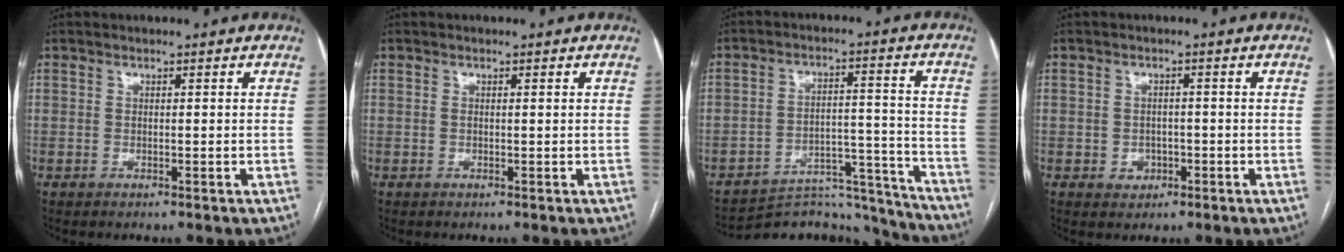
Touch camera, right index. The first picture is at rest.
{"total": 0.5, "force": [0.2, 0.1, 0.5], "torque": [-0.011, 0.002, 0.005]}
{"total": 16.3, "force": [-16.0, 2.8, 0.8], "torque": [0.002, 0.053, -0.220]}
{"total": 2.4, "force": [-0.9, 2.2, 0.8], "torque": [-0.007, 0.007, -0.006]}